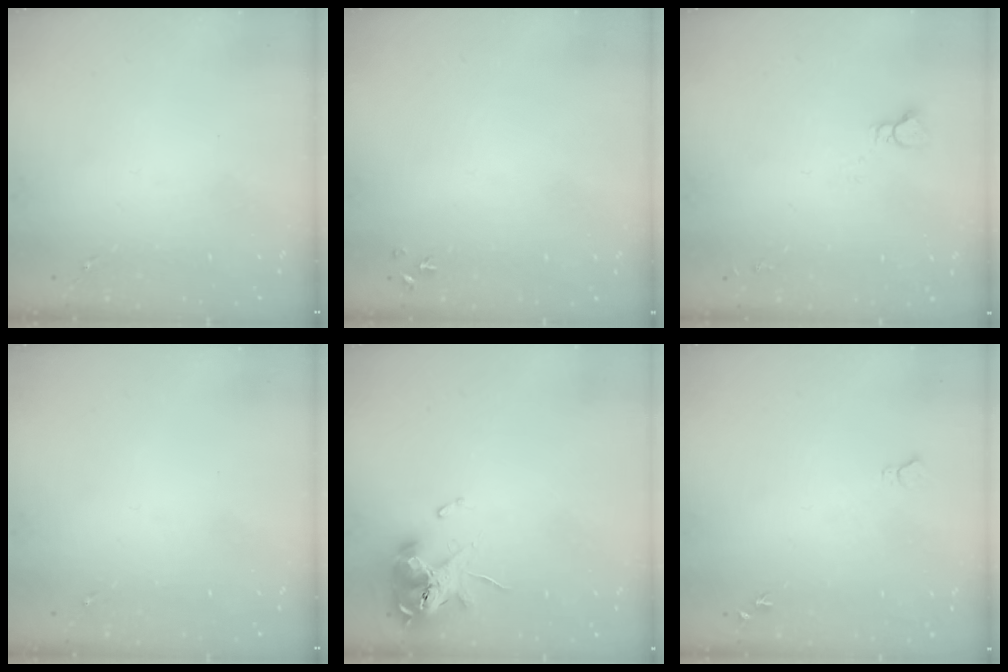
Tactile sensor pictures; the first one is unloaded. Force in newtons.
{"total": 3.6, "press": 3.5, "slide": 0.5}
{"total": 3.9, "press": 3.9, "slide": 0.4}
{"total": 0.0}
{"total": 11.4, "press": 11.3, "slide": 1.8}
{"total": 5.5, "press": 5.5, "slide": 0.7}